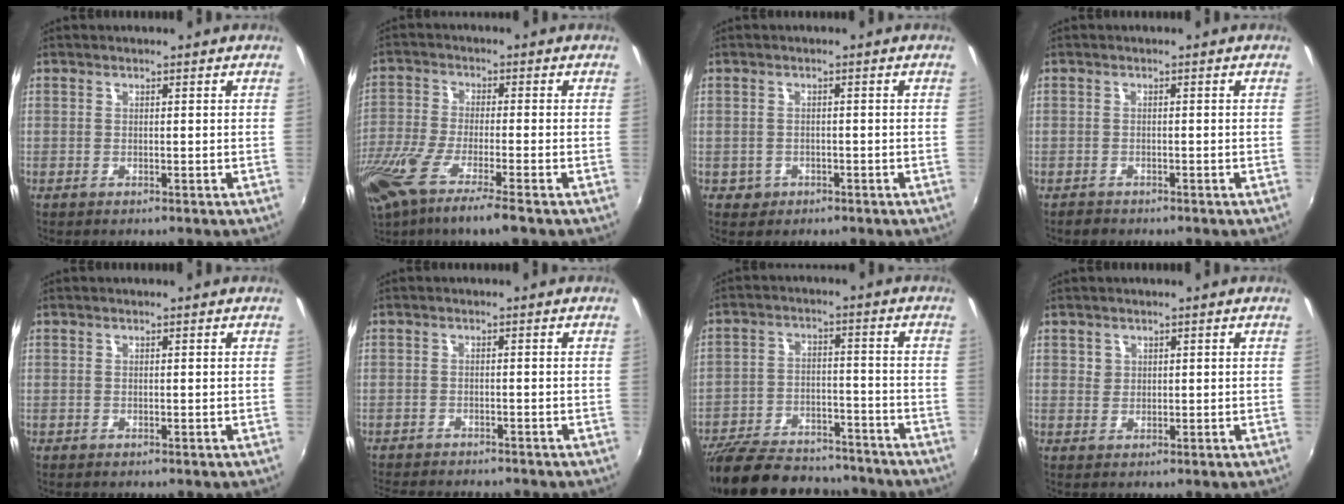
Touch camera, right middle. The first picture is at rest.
{"total": 13.5, "force": [-9.0, 1.5, 10.0], "torque": [-0.217, -0.057, -0.168]}
{"total": 2.5, "force": [-1.0, 2.2, 0.7], "torque": [-0.020, -0.001, -0.011]}
{"total": 1.4, "force": [-1.2, 0.8, 0.1], "torque": [-0.006, 0.002, -0.020]}
{"total": 0.0}
{"total": 7.5, "force": [-6.9, 1.4, 2.6], "torque": [-0.068, -0.018, -0.108]}
{"total": 23.3, "force": [-19.6, 8.0, 9.9], "torque": [-0.214, -0.013, -0.285]}
{"total": 1.5, "force": [0.7, 1.3, 0.1], "torque": [0.007, 0.007, 0.011]}